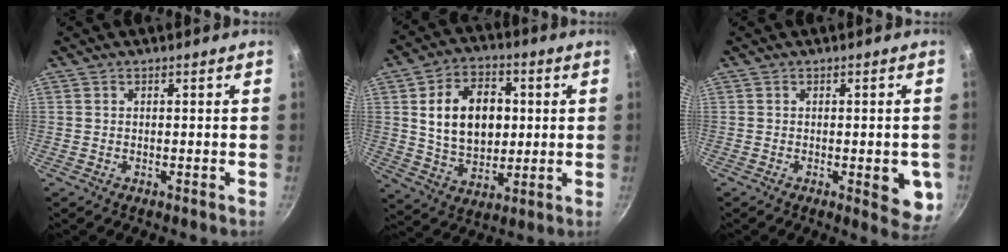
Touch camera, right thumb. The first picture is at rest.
{"total": 15.4, "force": [2.3, 10.9, 10.7], "torque": [-0.147, 0.000, 0.042]}
{"total": 7.1, "force": [-1.4, 2.8, 6.3], "torque": [-0.053, -0.002, -0.016]}